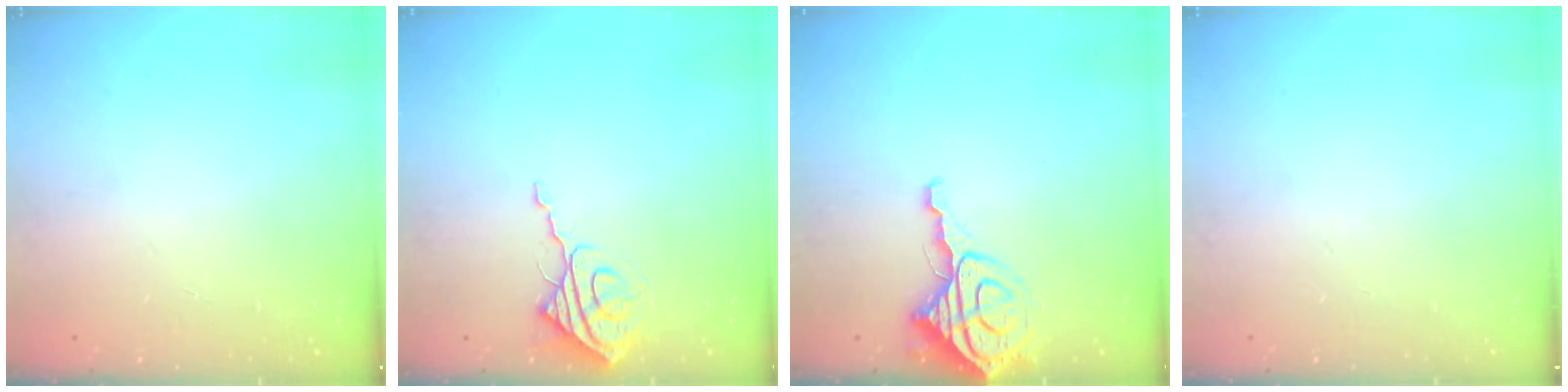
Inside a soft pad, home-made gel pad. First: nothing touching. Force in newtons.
{"total": 9.1, "press": 9.1, "slide": 0.7}
{"total": 8.9, "press": 8.8, "slide": 0.9}
{"total": 0.0}